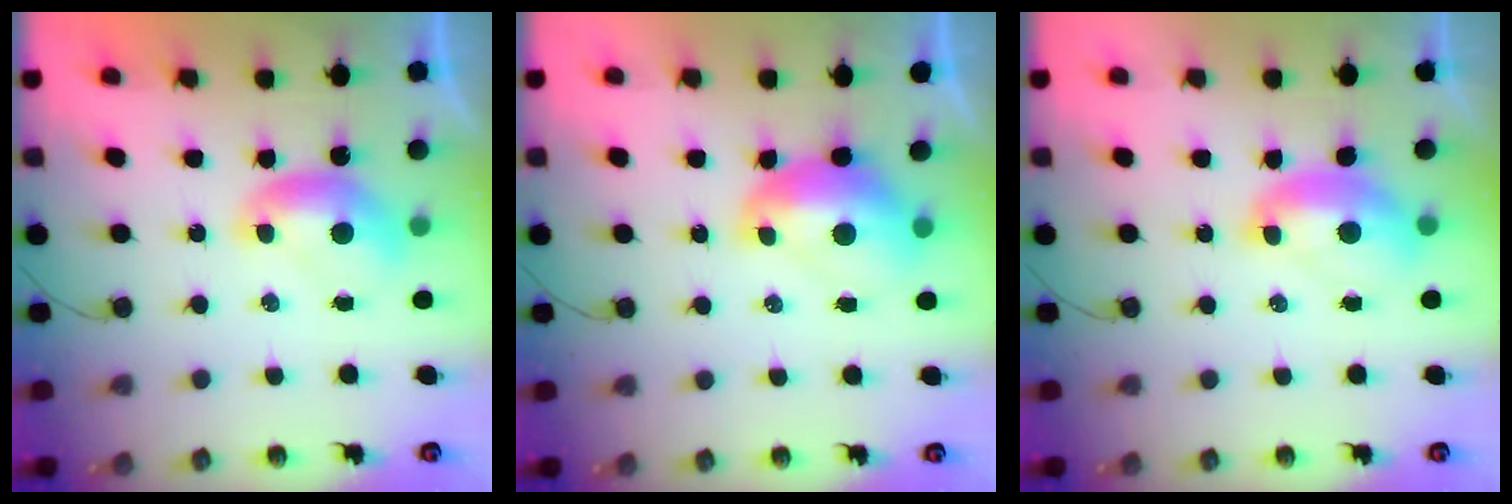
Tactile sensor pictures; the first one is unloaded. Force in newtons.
{"total": 2.8, "press": 2.7, "slide": 0.7}
{"total": 2.0, "press": 1.9, "slide": 0.7}